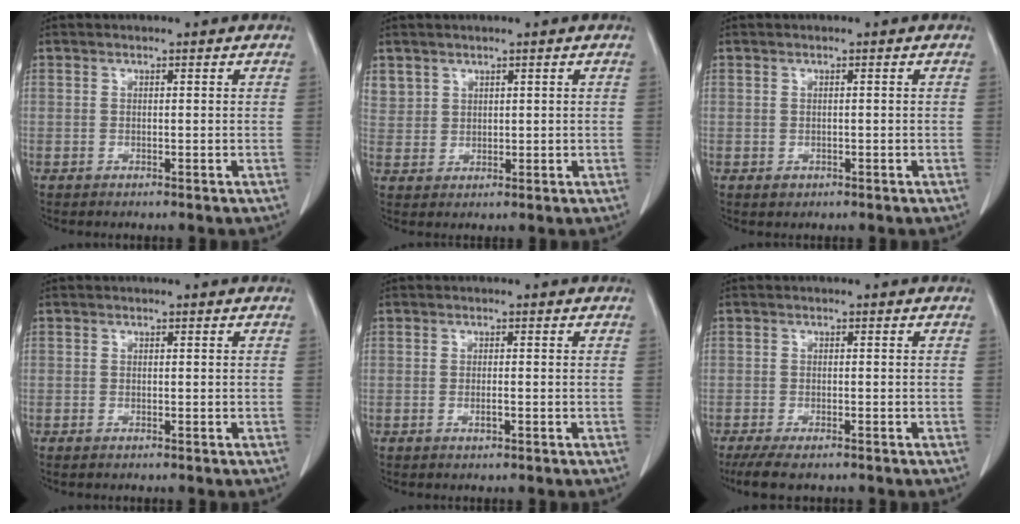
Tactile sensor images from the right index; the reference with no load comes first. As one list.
[{"total": 4.0, "force": [2.2, 3.3, 0.4], "torque": [-0.004, 0.011, 0.048]}, {"total": 1.2, "force": [-0.6, 0.9, 0.6], "torque": [-0.006, 0.002, -0.005]}, {"total": 0.7, "force": [-0.5, 0.3, 0.5], "torque": [-0.007, -0.001, -0.008]}, {"total": 1.4, "force": [-0.6, 0.3, 1.2], "torque": [-0.022, 0.000, -0.011]}, {"total": 5.8, "force": [-4.4, 1.5, 3.4], "torque": [-0.058, -0.013, -0.074]}]